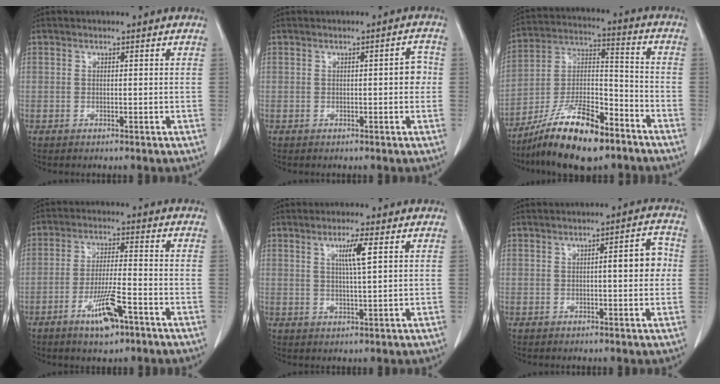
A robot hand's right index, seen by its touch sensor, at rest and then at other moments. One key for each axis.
{"total": 2.5, "fx": -0.1, "fy": 0.7, "fz": 2.4, "tx": -0.024, "ty": 0.006, "tz": -0.004}
{"total": 16.7, "fx": -11.5, "fy": 4.4, "fz": 11.2, "tx": -0.218, "ty": 0.001, "tz": -0.205}
{"total": 7.8, "fx": -4.3, "fy": 1.4, "fz": 6.3, "tx": -0.118, "ty": -0.006, "tz": -0.072}
{"total": 4.2, "fx": 1.5, "fy": -0.4, "fz": 3.9, "tx": -0.069, "ty": -0.004, "tz": 0.026}
{"total": 5.0, "fx": 0.1, "fy": 1.1, "fz": 4.8, "tx": -0.061, "ty": 0.016, "tz": -0.003}